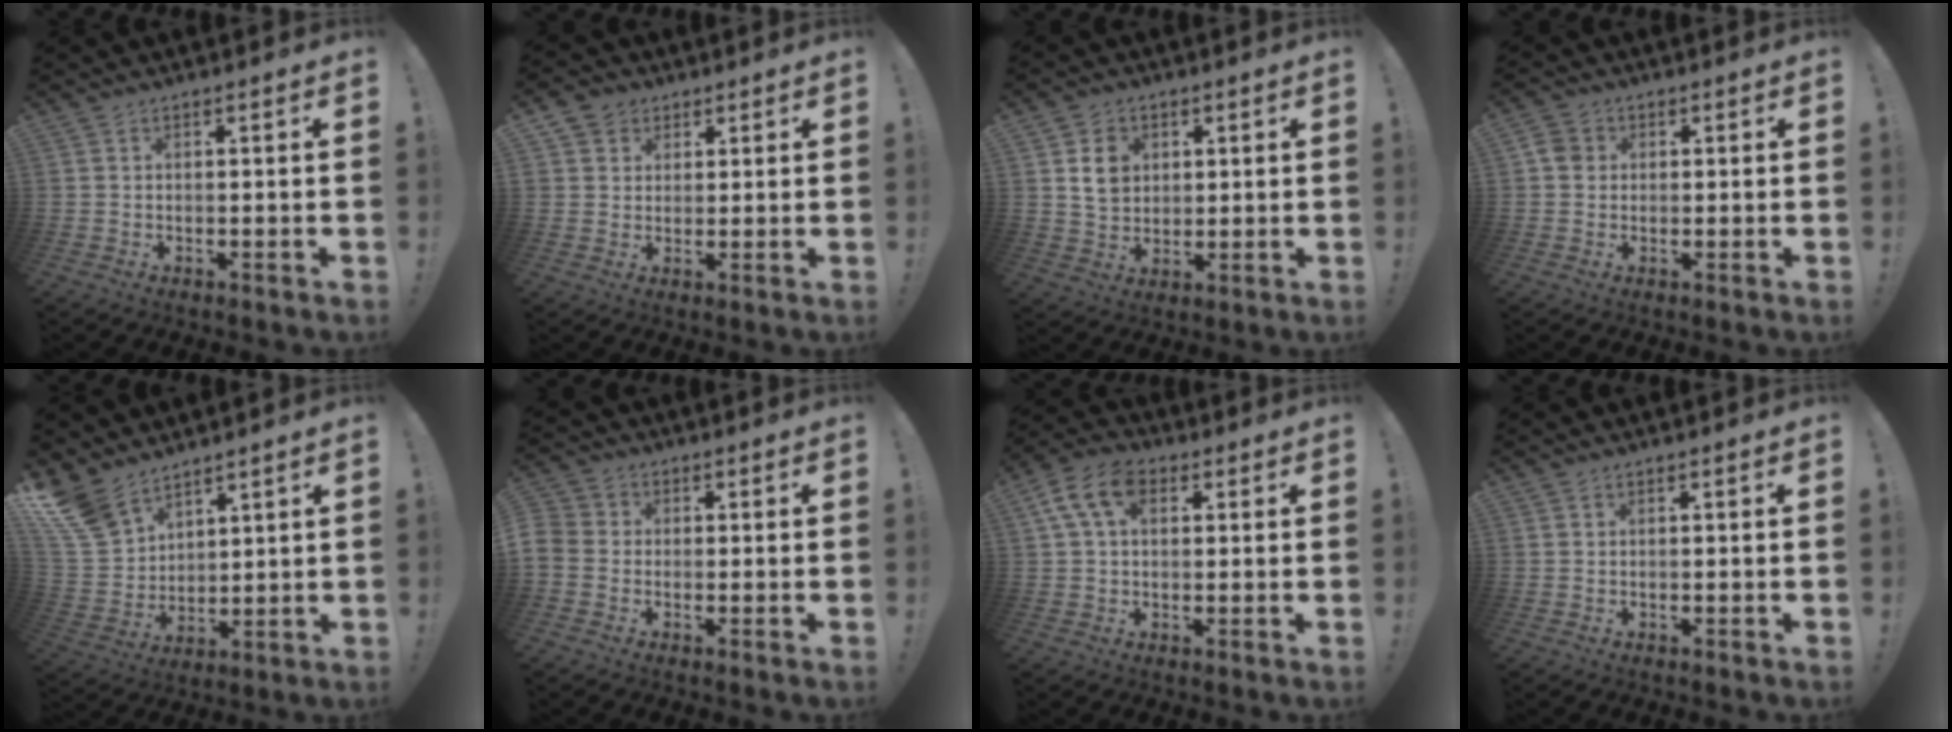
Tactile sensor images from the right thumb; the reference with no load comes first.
{"total": 5.0, "force": [2.2, 4.5, 0.7], "torque": [-0.012, -0.009, 0.044]}
{"total": 7.9, "force": [2.6, 6.7, 3.2], "torque": [-0.040, -0.008, 0.051]}
{"total": 4.1, "force": [0.3, 3.7, 1.7], "torque": [-0.028, 0.012, 0.007]}
{"total": 12.1, "force": [9.5, 6.3, 4.0], "torque": [-0.093, -0.063, 0.188]}
{"total": 4.4, "force": [-1.7, 3.7, 1.5], "torque": [-0.038, 0.014, -0.033]}
{"total": 10.2, "force": [3.5, 6.4, 7.1], "torque": [-0.133, 0.009, 0.067]}
{"total": 0.0}